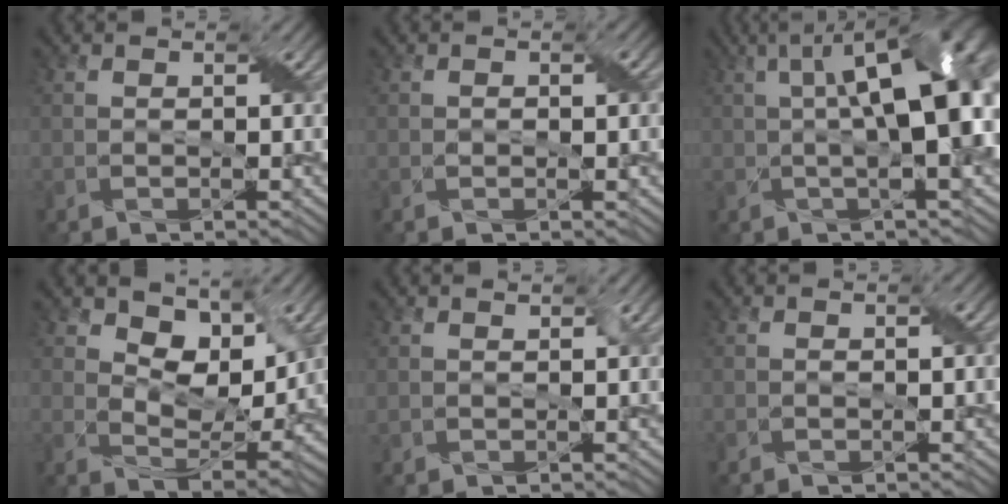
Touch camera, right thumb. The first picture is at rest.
{"total": 1.4, "force": [0.0, 0.8, 1.1], "torque": [-0.017, -0.001, 0.000]}
{"total": 15.2, "force": [1.1, 5.4, 14.2], "torque": [-0.199, 0.017, 0.012]}
{"total": 7.8, "force": [3.8, 4.5, 5.1], "torque": [-0.089, -0.011, 0.061]}
{"total": 1.1, "force": [0.7, 0.6, 0.5], "torque": [-0.016, -0.001, 0.017]}
{"total": 0.9, "force": [0.1, 0.3, 0.8], "torque": [-0.015, -0.001, 0.002]}